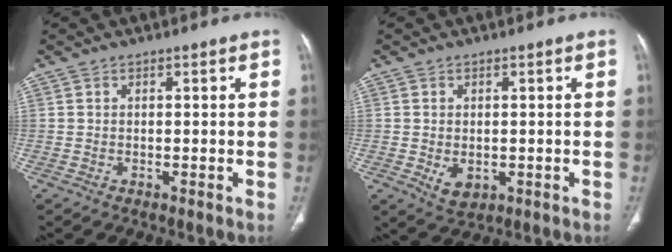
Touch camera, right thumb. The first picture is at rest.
{"total": 4.0, "force": [-0.7, 2.8, 2.8], "torque": [-0.040, -0.005, 0.001]}